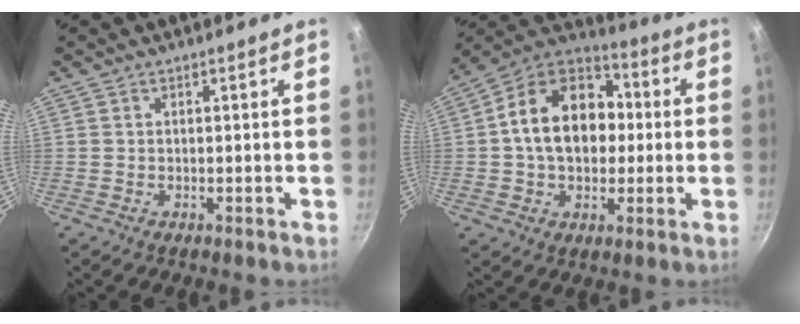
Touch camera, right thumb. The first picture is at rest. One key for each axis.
{"total": 18.5, "fx": 1.0, "fy": 13.4, "fz": 12.8, "tx": -0.183, "ty": 0.034, "tz": 0.000}